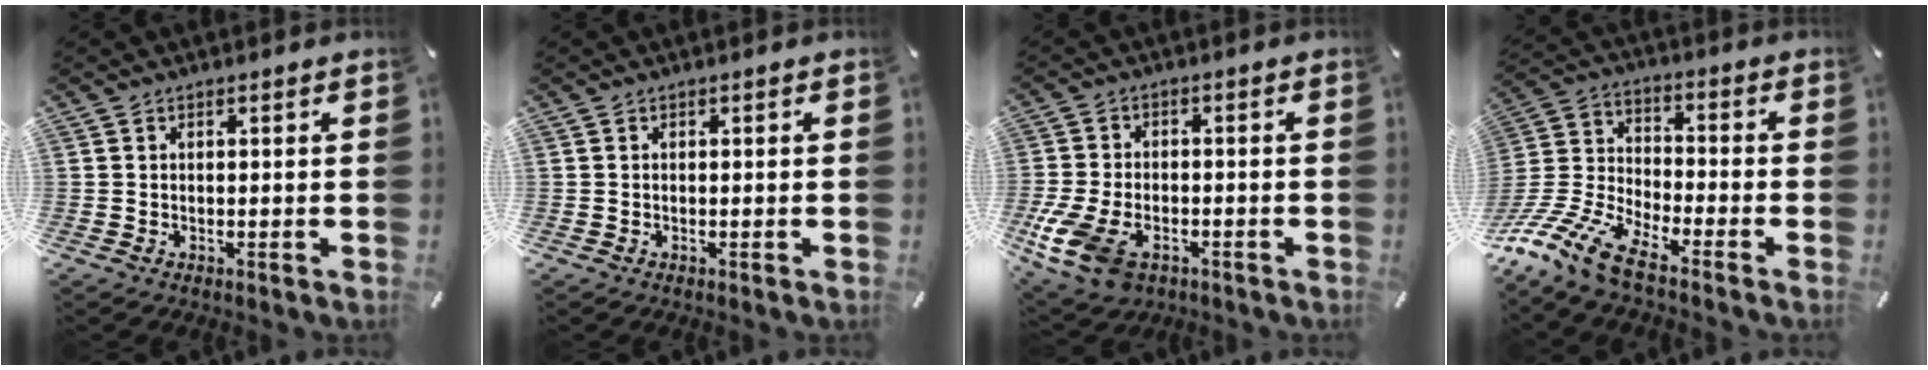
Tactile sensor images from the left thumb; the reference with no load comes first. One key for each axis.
{"total": 0.0}
{"total": 10.8, "fx": -5.0, "fy": 6.7, "fz": 6.8, "tx": -0.156, "ty": 0.015, "tz": -0.090}
{"total": 14.0, "fx": -11.2, "fy": 4.1, "fz": 7.3, "tx": -0.159, "ty": 0.036, "tz": -0.213}